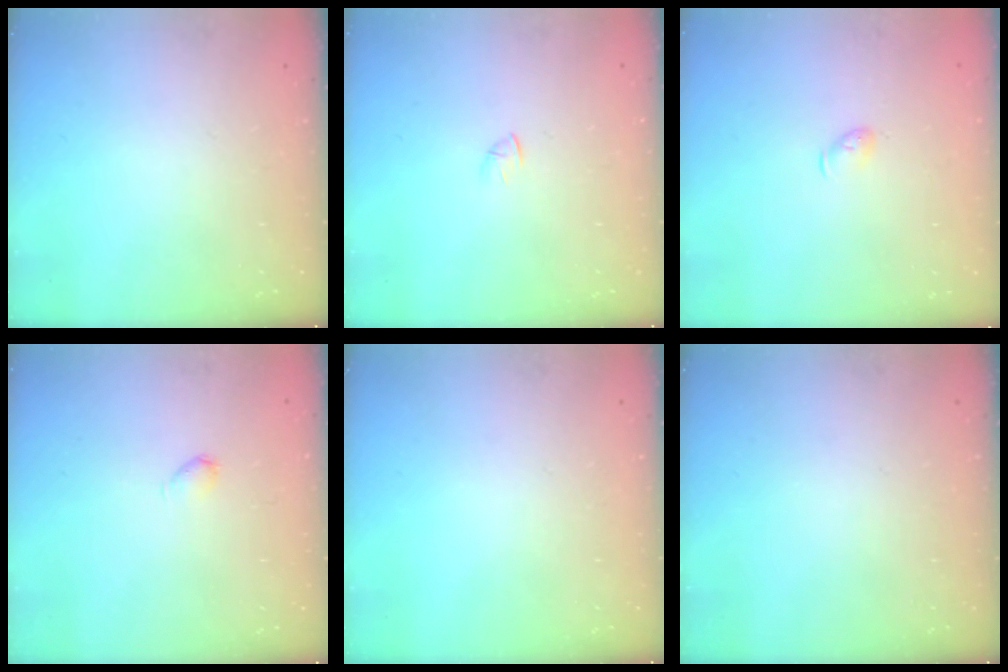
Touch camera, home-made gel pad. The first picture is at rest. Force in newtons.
{"total": 1.2, "press": 1.1, "slide": 0.3}
{"total": 3.6, "press": 3.5, "slide": 0.7}
{"total": 2.3, "press": 2.3, "slide": 0.4}
{"total": 0.0}
{"total": 0.0}